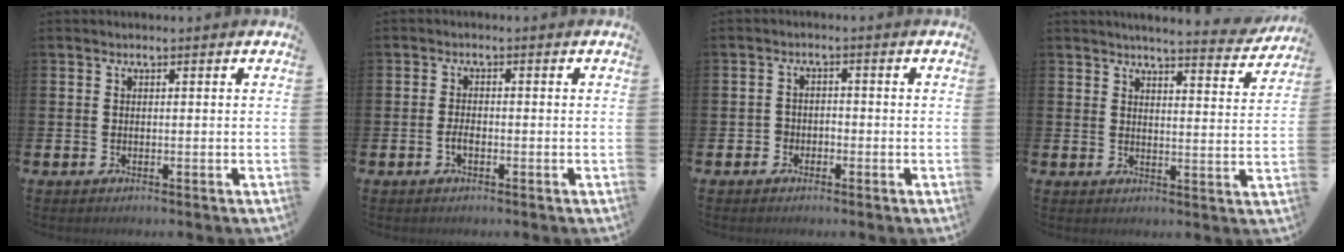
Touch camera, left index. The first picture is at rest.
{"total": 1.5, "force": [-0.7, 0.7, 1.2], "torque": [-0.022, 0.000, -0.014]}
{"total": 1.9, "force": [-1.3, 1.4, 0.2], "torque": [-0.014, 0.007, -0.029]}
{"total": 4.3, "force": [4.2, -0.2, 0.8], "torque": [-0.017, -0.032, 0.069]}